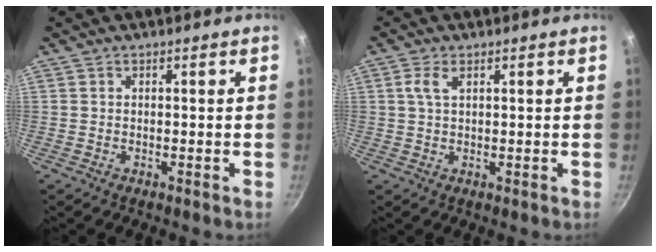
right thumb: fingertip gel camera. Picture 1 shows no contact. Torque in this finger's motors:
{"motor_torque": [-0.16, -0.28, 0.44, 0.39, 0.01]}